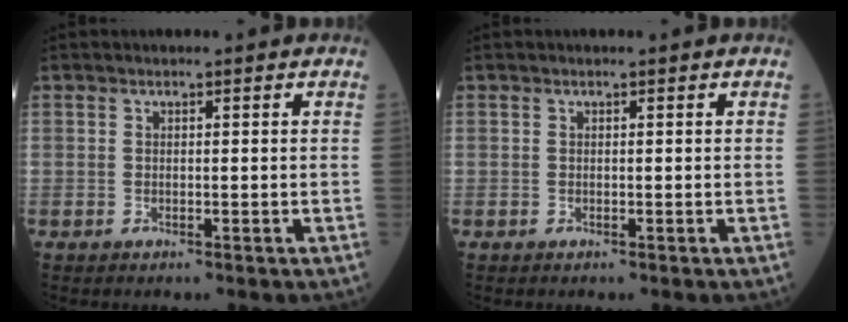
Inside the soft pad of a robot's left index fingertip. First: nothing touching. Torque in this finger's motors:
{"motor_torque": [0.00, 0.00, 0.00, 0.00]}